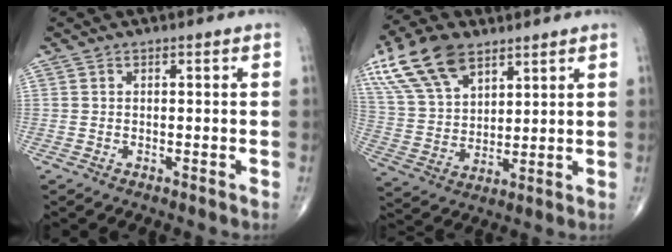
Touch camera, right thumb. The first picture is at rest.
{"total": 15.6, "force": [9.2, 8.4, 9.5], "torque": [-0.170, -0.021, 0.178]}